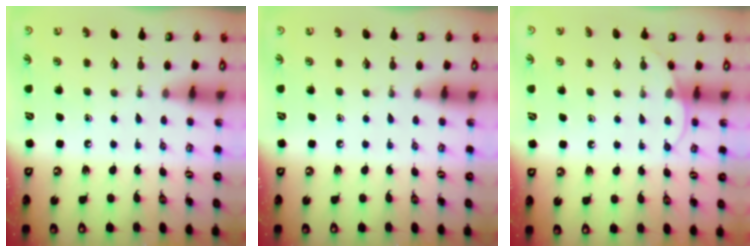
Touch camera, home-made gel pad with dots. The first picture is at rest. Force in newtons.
{"total": 0.0}
{"total": 5.6, "press": 5.6, "slide": 0.4}